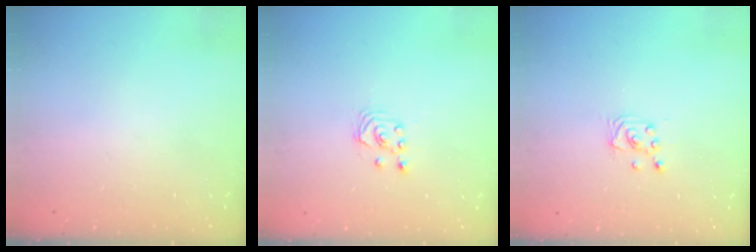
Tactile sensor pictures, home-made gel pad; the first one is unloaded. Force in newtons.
{"total": 2.1, "press": 2.1, "slide": 0.3}
{"total": 2.5, "press": 2.5, "slide": 0.2}